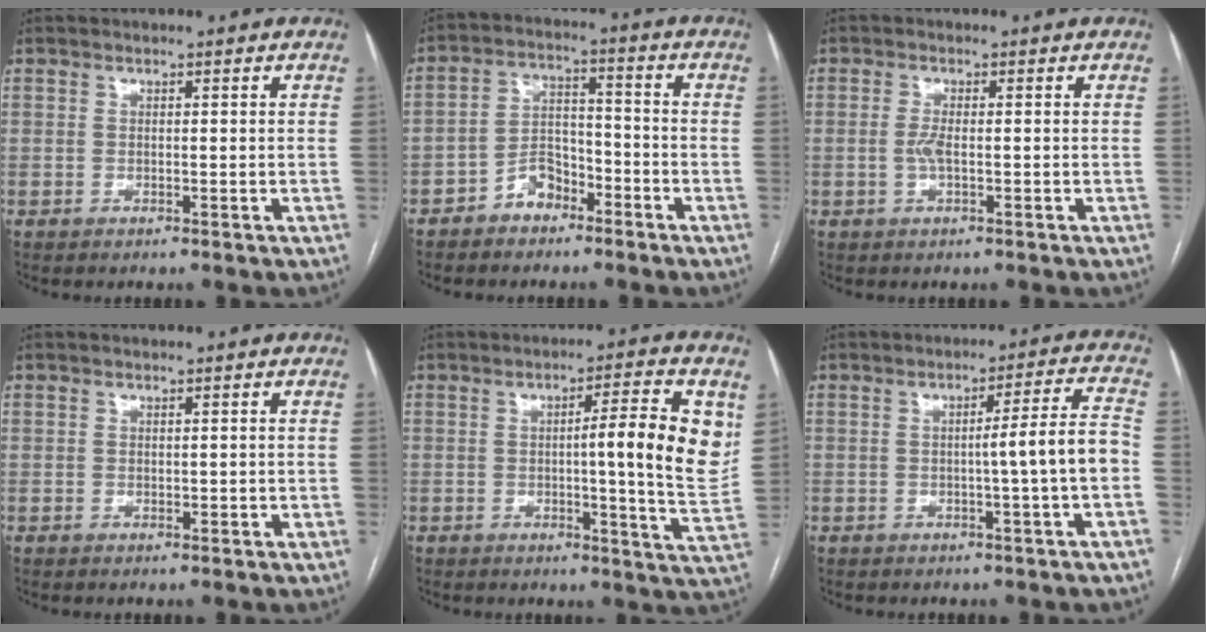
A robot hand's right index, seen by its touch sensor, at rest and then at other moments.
{"total": 6.0, "force": [-3.9, 3.6, 2.8], "torque": [-0.052, 0.022, -0.070]}
{"total": 2.0, "force": [-0.3, 0.4, 1.9], "torque": [-0.046, 0.001, -0.005]}
{"total": 0.0}
{"total": 11.7, "force": [2.1, 0.3, 11.5], "torque": [-0.149, -0.001, 0.024]}
{"total": 6.8, "force": [-1.3, -1.0, 6.6], "torque": [-0.092, 0.011, -0.018]}